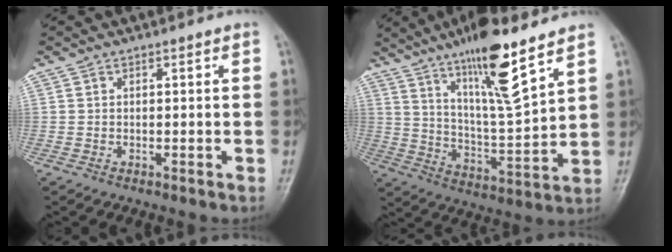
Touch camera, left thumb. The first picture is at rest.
{"total": 15.8, "force": [10.3, 2.2, 11.9], "torque": [-0.199, -0.062, 0.187]}